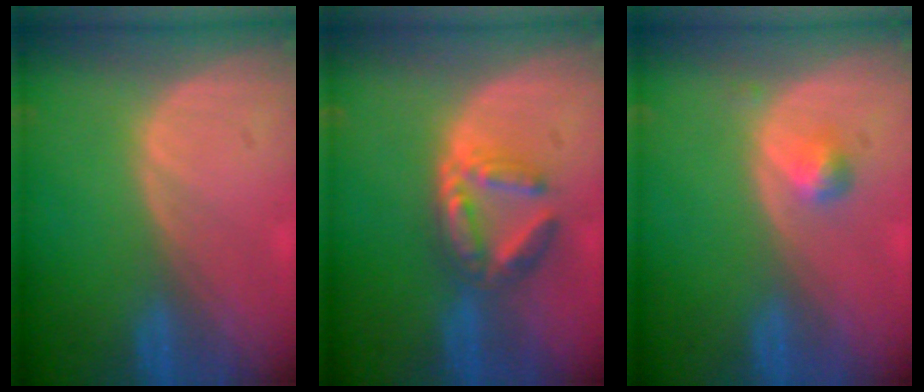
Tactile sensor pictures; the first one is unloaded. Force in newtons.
{"total": 5.8, "press": 5.5, "slide": 1.8}
{"total": 2.0, "press": 2.0, "slide": 0.2}